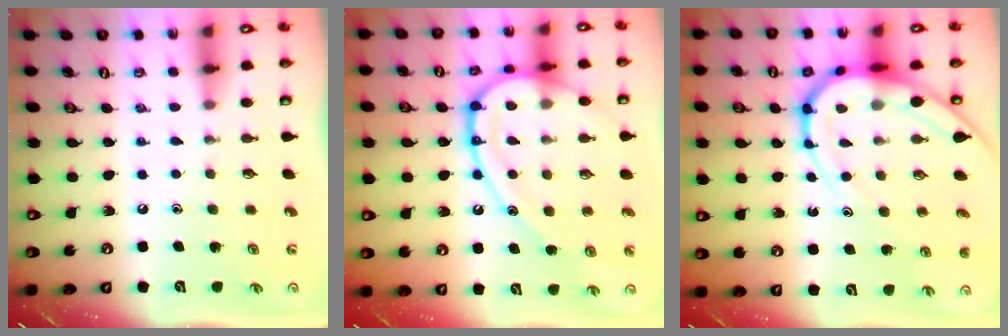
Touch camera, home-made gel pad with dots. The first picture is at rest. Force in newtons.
{"total": 17.4, "press": 17.3, "slide": 1.8}
{"total": 12.5, "press": 12.5, "slide": 1.3}